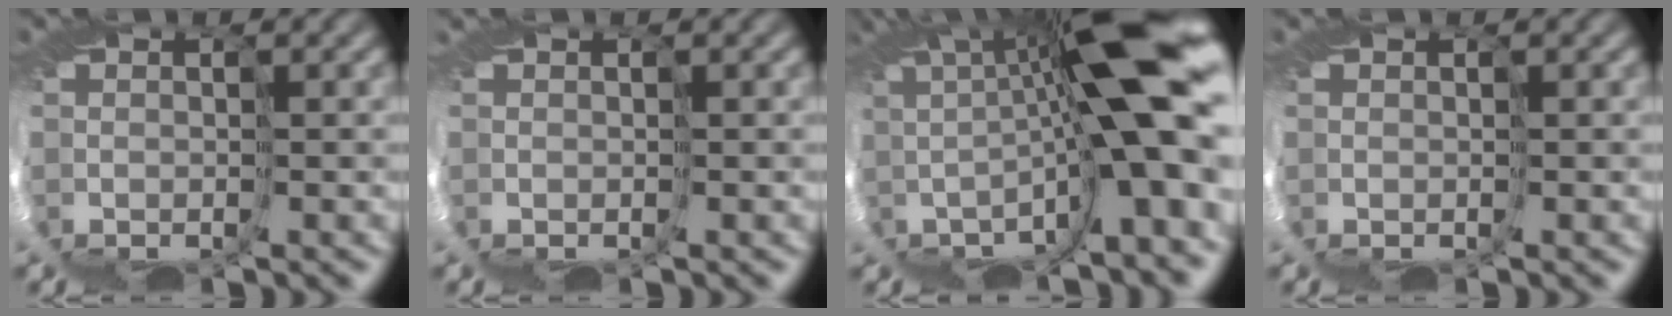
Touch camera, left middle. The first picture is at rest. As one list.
[{"total": 0.9, "force": [0.2, -0.6, -0.6], "torque": [0.022, 0.001, 0.001]}, {"total": 12.8, "force": [1.2, 1.6, 12.6], "torque": [-0.198, 0.016, 0.019]}, {"total": 0.0}]